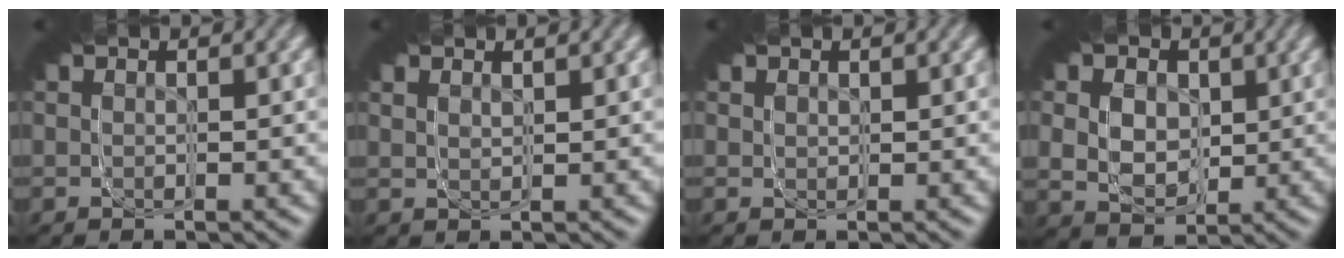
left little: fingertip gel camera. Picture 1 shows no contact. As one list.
[{"total": 1.6, "force": [0.8, 1.3, 0.6], "torque": [-0.023, 0.009, 0.008]}, {"total": 0.9, "force": [0.5, 0.7, -0.2], "torque": [-0.002, 0.000, 0.006]}, {"total": 8.6, "force": [2.3, 7.7, 3.2], "torque": [-0.054, 0.010, 0.013]}]